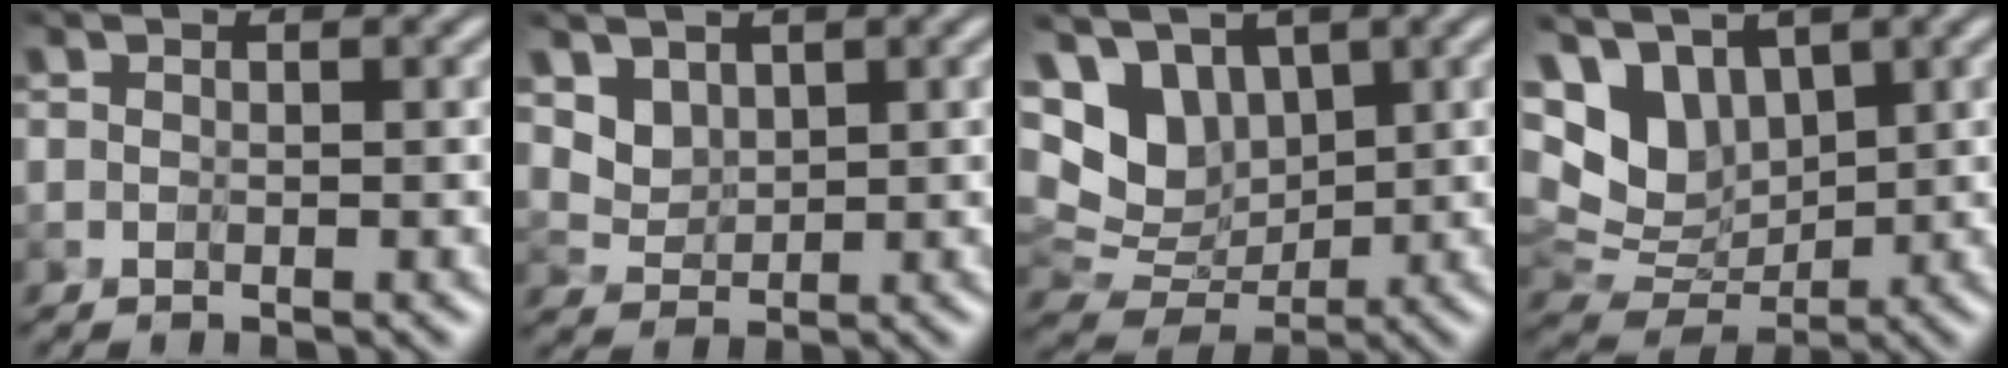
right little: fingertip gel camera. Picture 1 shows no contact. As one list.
[{"total": 2.8, "force": [1.7, 1.9, 1.1], "torque": [-0.036, -0.017, 0.053]}, {"total": 5.6, "force": [2.1, 4.0, 3.4], "torque": [-0.070, -0.009, 0.034]}, {"total": 5.8, "force": [2.4, 3.9, 3.5], "torque": [-0.074, -0.007, 0.044]}]